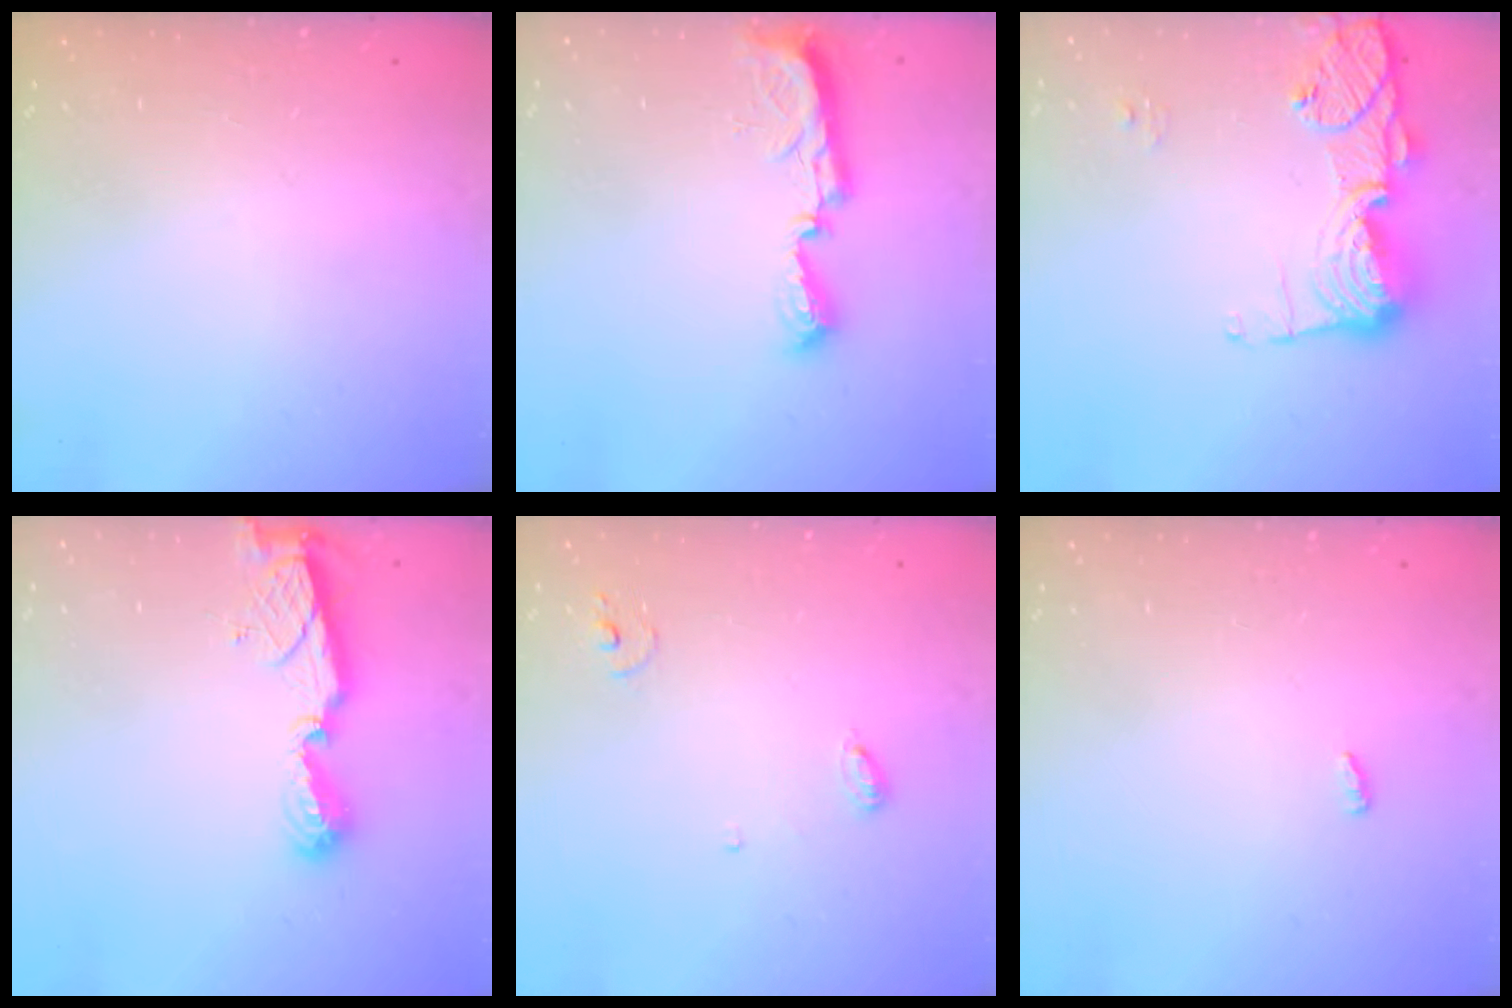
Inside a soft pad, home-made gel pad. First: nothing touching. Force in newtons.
{"total": 7.8, "press": 7.8, "slide": 0.8}
{"total": 14.2, "press": 14.2, "slide": 1.5}
{"total": 8.4, "press": 8.4, "slide": 0.8}
{"total": 4.7, "press": 4.7, "slide": 0.5}
{"total": 2.9, "press": 2.6, "slide": 1.3}